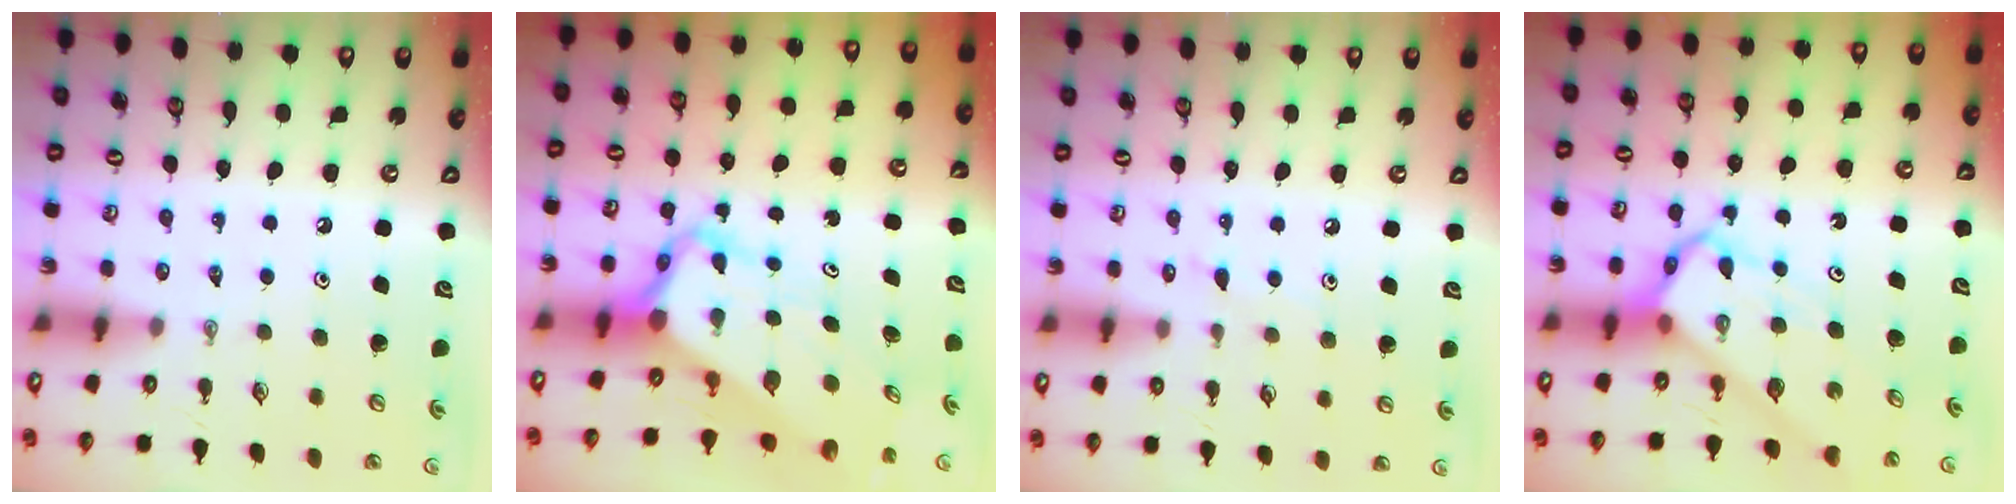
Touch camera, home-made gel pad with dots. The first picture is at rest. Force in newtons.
{"total": 7.2, "press": 7.2, "slide": 0.5}
{"total": 5.2, "press": 5.2, "slide": 0.6}
{"total": 6.4, "press": 6.3, "slide": 0.7}